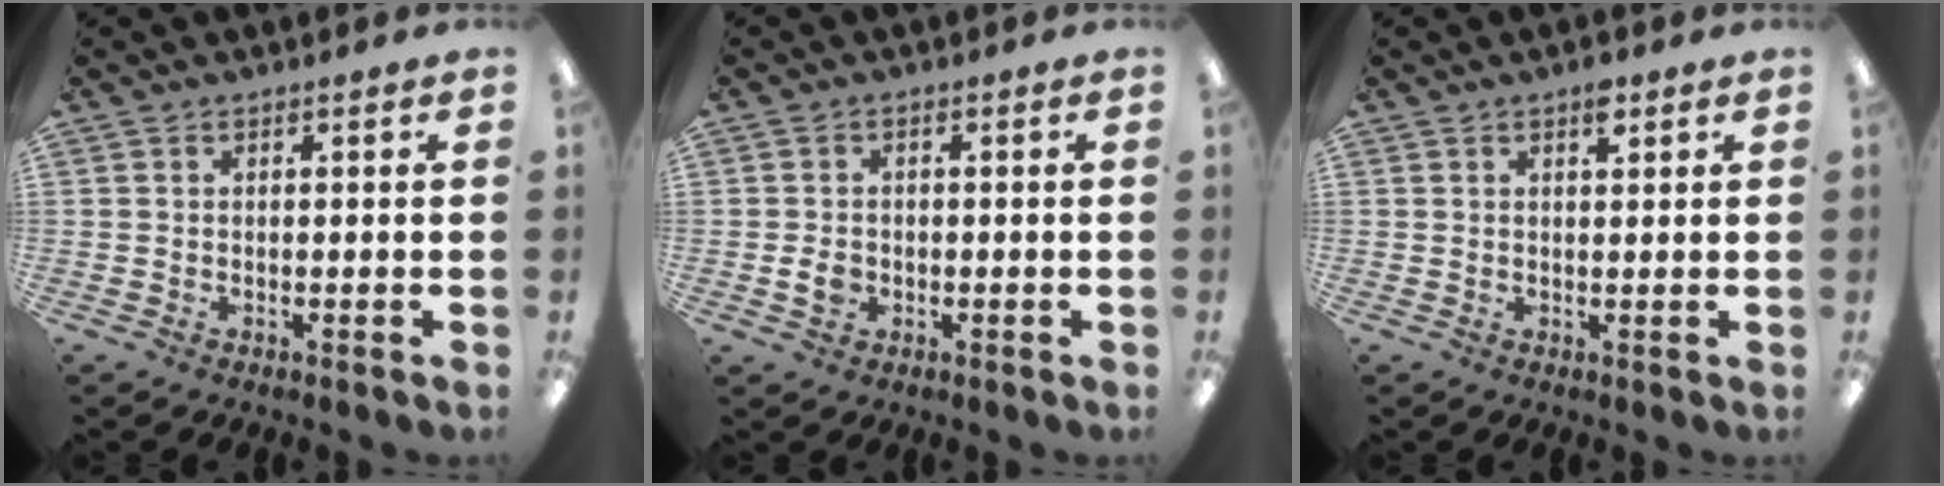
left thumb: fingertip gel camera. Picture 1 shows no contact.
{"total": 3.1, "force": [-0.6, 2.5, 1.8], "torque": [-0.030, 0.006, -0.010]}
{"total": 3.0, "force": [1.9, 1.2, 2.0], "torque": [-0.020, -0.008, 0.028]}